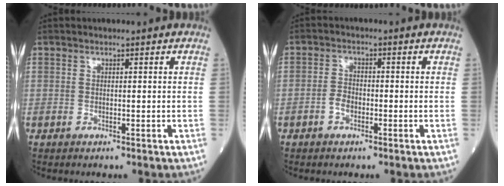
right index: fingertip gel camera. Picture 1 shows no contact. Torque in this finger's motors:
{"motor_torque": [0.41, -0.19, 0.26, 0.01]}